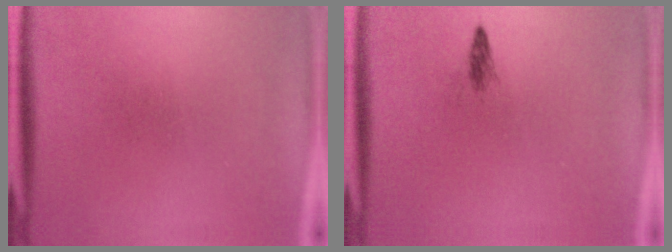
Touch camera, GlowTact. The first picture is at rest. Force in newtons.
{"total": 1.0}